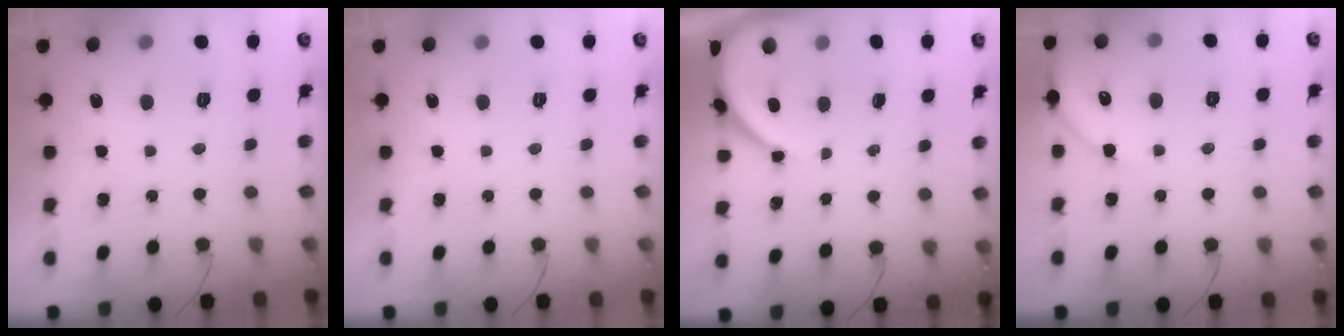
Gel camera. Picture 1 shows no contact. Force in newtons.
{"total": 0.0}
{"total": 7.3, "press": 7.3, "slide": 0.9}
{"total": 6.7, "press": 6.6, "slide": 0.9}